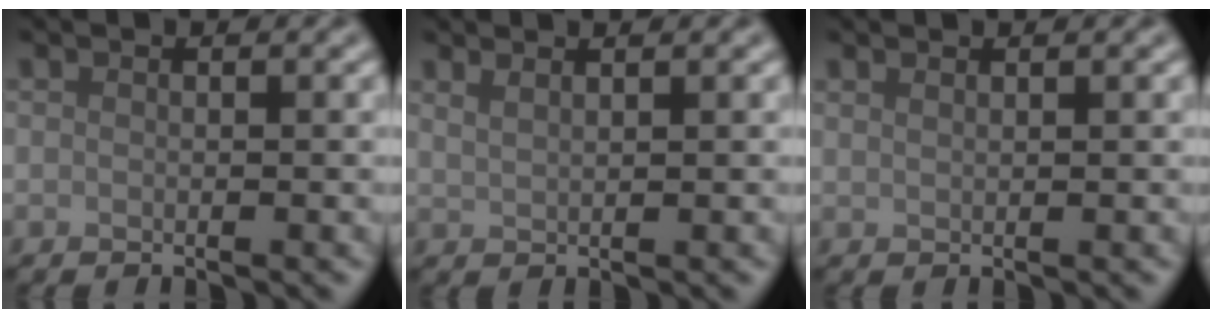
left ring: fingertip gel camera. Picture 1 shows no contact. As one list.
[{"total": 1.7, "force": [1.4, 0.6, 0.8], "torque": [-0.009, 0.003, 0.018]}, {"total": 0.8, "force": [0.8, 0.1, 0.3], "torque": [-0.003, -0.001, 0.011]}]